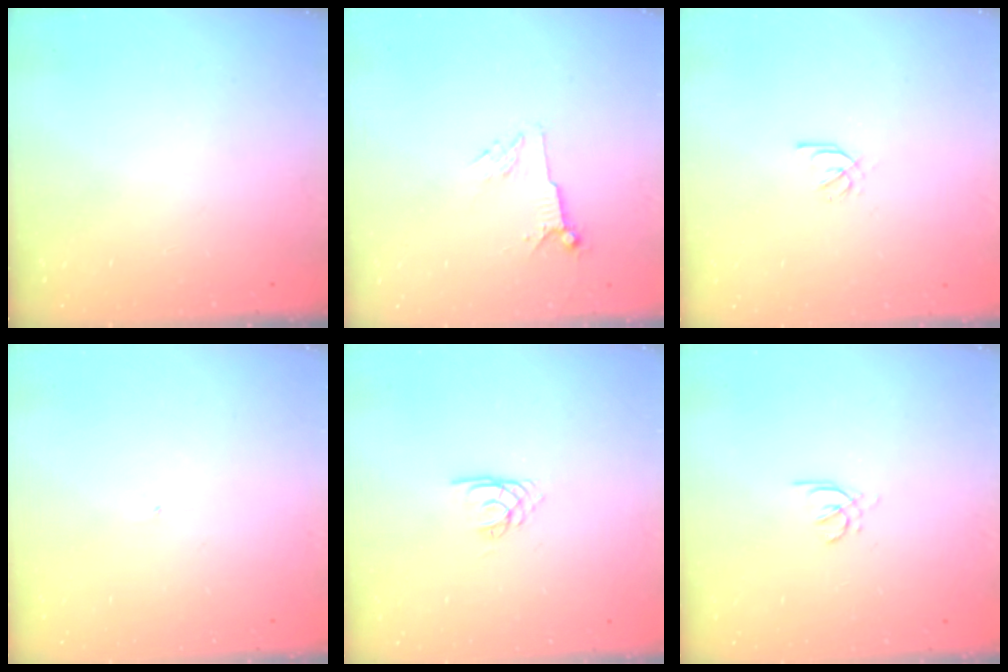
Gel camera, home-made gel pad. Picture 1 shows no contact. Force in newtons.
{"total": 4.1, "press": 4.0, "slide": 0.5}
{"total": 1.8, "press": 1.8, "slide": 0.4}
{"total": 0.8, "press": 0.8, "slide": 0.1}
{"total": 1.9, "press": 1.9, "slide": 0.2}
{"total": 2.0, "press": 1.9, "slide": 0.5}